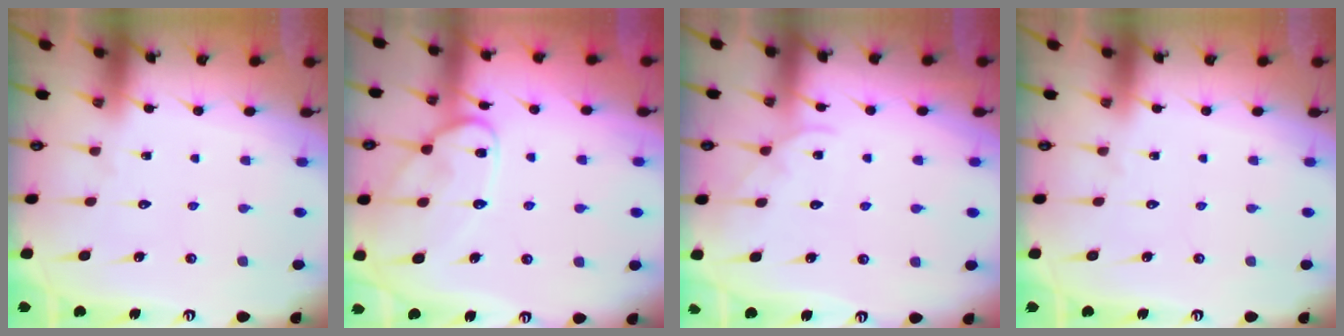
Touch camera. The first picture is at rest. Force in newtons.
{"total": 12.8, "press": 12.8, "slide": 0.8}
{"total": 3.6, "press": 3.6, "slide": 0.4}
{"total": 0.0}